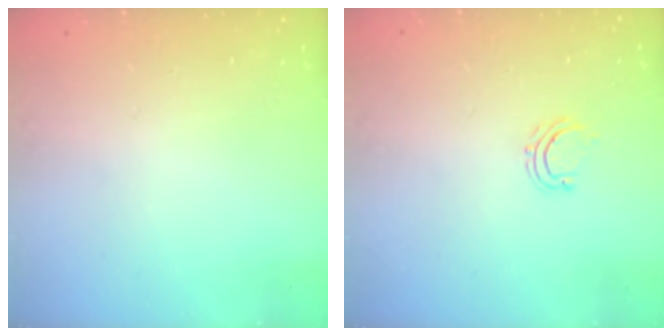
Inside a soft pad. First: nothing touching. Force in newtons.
{"total": 5.3, "press": 5.2, "slide": 0.6}